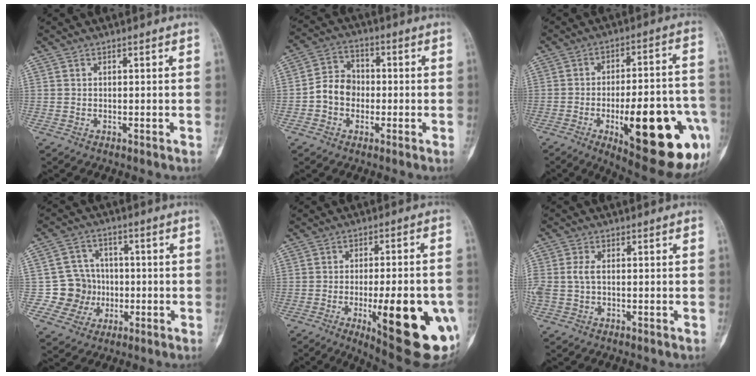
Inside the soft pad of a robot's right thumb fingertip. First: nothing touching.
{"total": 7.1, "force": [-1.2, 5.8, 4.0], "torque": [-0.052, 0.025, -0.034]}
{"total": 26.8, "force": [-9.2, 8.7, 23.6], "torque": [-0.269, 0.021, -0.110]}
{"total": 8.7, "force": [-1.3, 8.4, 1.6], "torque": [0.019, 0.020, -0.023]}
{"total": 22.9, "force": [-7.1, 6.6, 20.8], "torque": [-0.222, -0.003, -0.077]}
{"total": 3.8, "force": [0.0, 2.1, 3.1], "torque": [-0.091, 0.009, 0.000]}